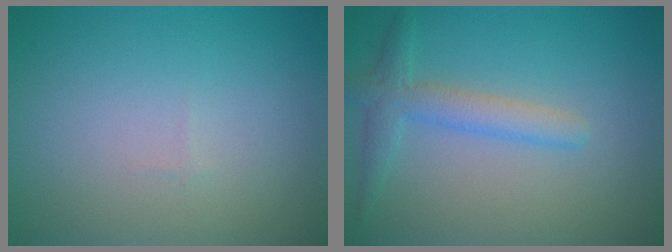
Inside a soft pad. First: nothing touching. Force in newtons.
{"total": 2.8, "press": 2.8, "slide": 0.1}